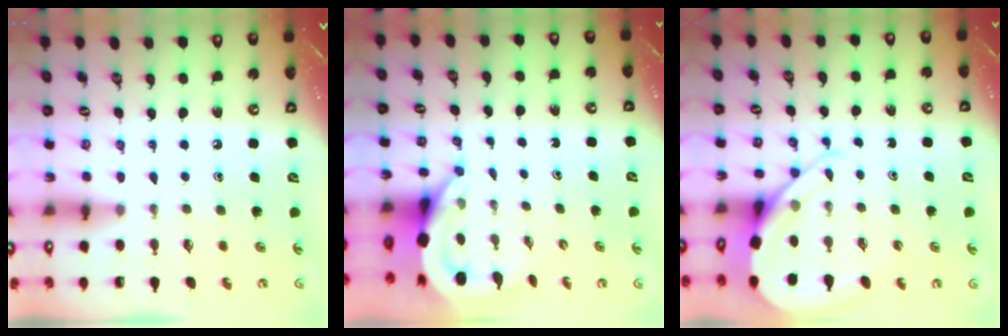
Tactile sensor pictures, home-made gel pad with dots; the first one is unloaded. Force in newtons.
{"total": 6.1, "press": 6.1, "slide": 1.0}
{"total": 10.0, "press": 10.0, "slide": 0.7}